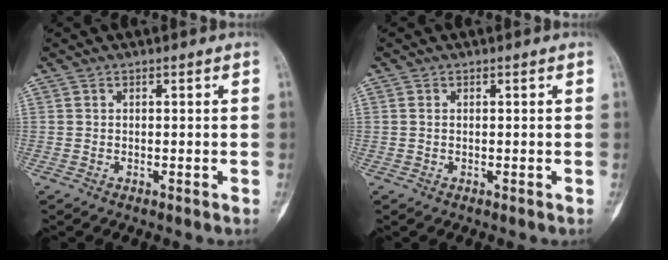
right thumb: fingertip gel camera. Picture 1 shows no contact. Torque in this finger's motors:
{"motor_torque": [-0.42, 0.10, 0.35, 0.06, -0.02]}